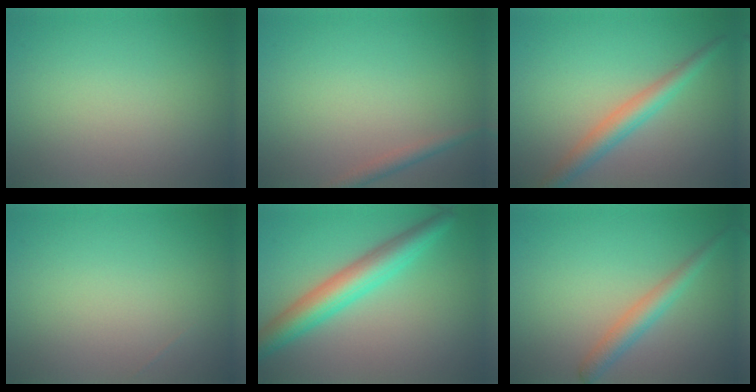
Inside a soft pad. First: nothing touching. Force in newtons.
{"total": 1.4, "press": 1.4, "slide": 0.0}
{"total": 3.3, "press": 3.3, "slide": 0.1}
{"total": 0.0}
{"total": 5.1, "press": 5.1, "slide": 0.2}
{"total": 2.5, "press": 2.5, "slide": 0.1}